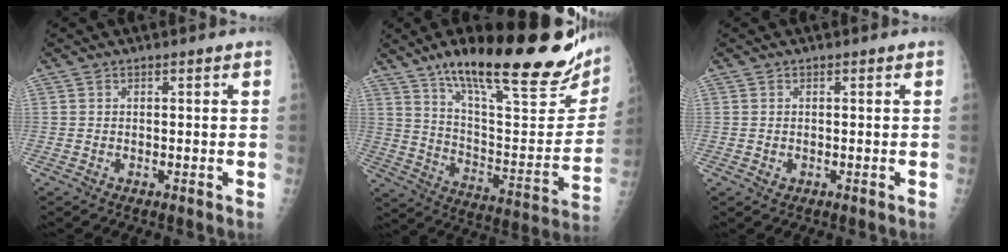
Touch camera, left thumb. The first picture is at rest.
{"total": 31.1, "force": [20.6, 8.0, 21.9], "torque": [-0.294, -0.076, 0.318]}
{"total": 0.9, "force": [-0.1, 0.8, 0.4], "torque": [-0.003, 0.000, 0.001]}